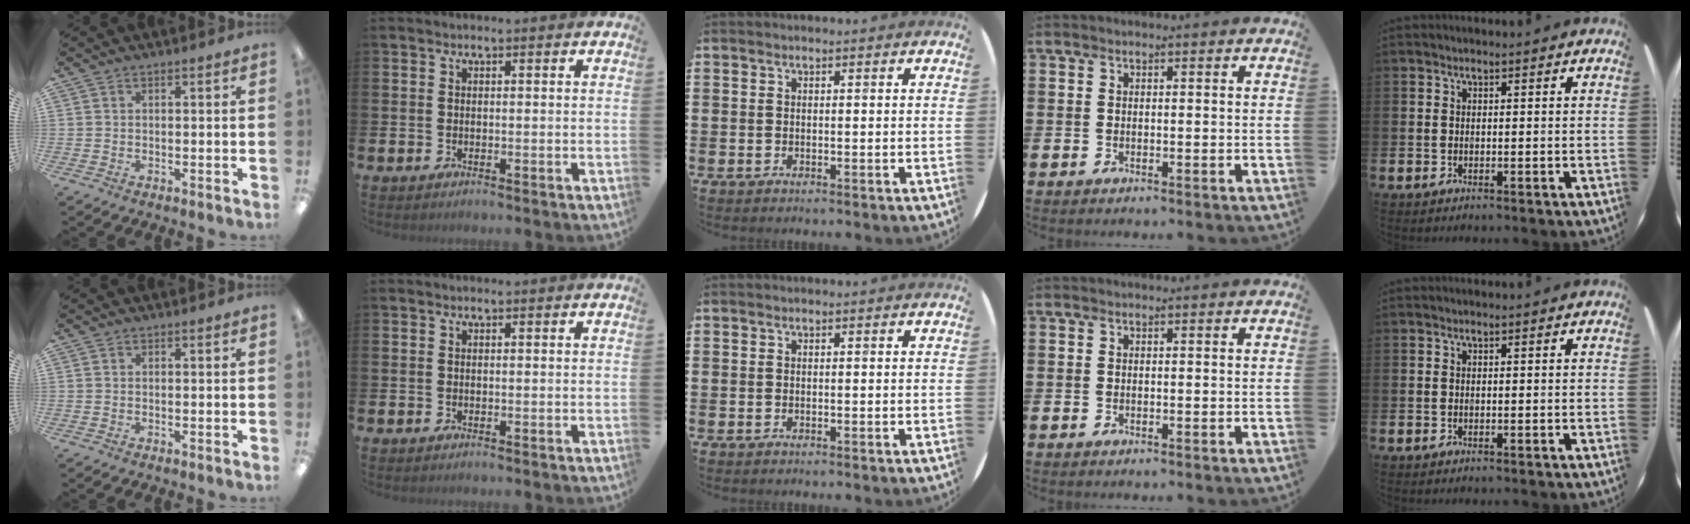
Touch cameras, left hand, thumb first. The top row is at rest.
{}